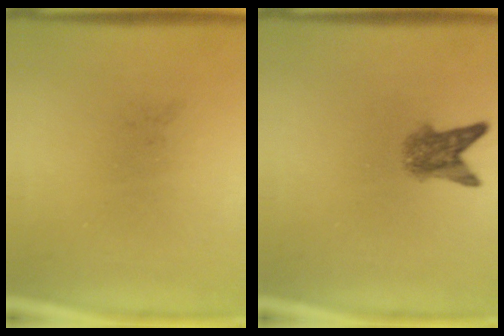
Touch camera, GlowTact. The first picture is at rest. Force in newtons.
{"total": 3.9}